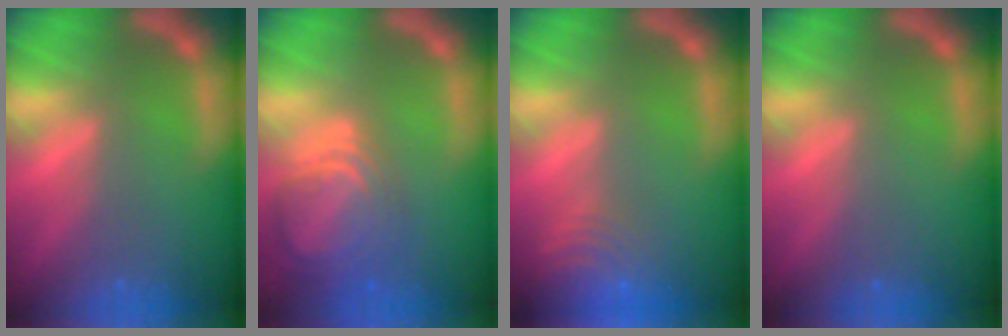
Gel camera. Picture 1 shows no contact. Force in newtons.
{"total": 7.5}
{"total": 8.5}
{"total": 0.0}